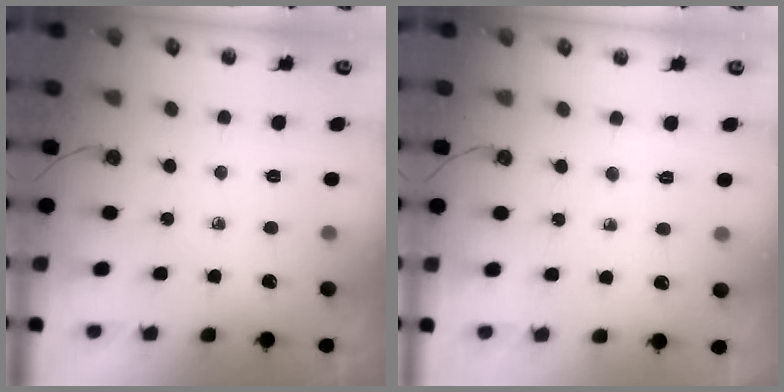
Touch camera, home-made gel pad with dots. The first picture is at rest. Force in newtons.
{"total": 2.8, "press": 2.7, "slide": 0.4}